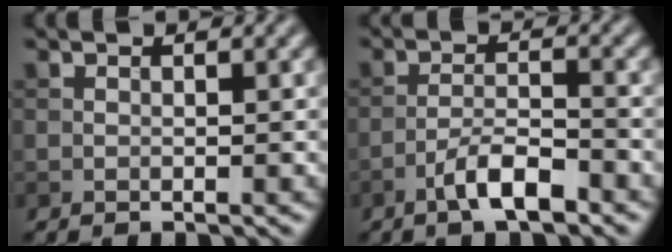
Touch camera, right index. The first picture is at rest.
{"total": 3.9, "force": [-2.5, 0.9, 2.9], "torque": [-0.054, 0.009, -0.051]}